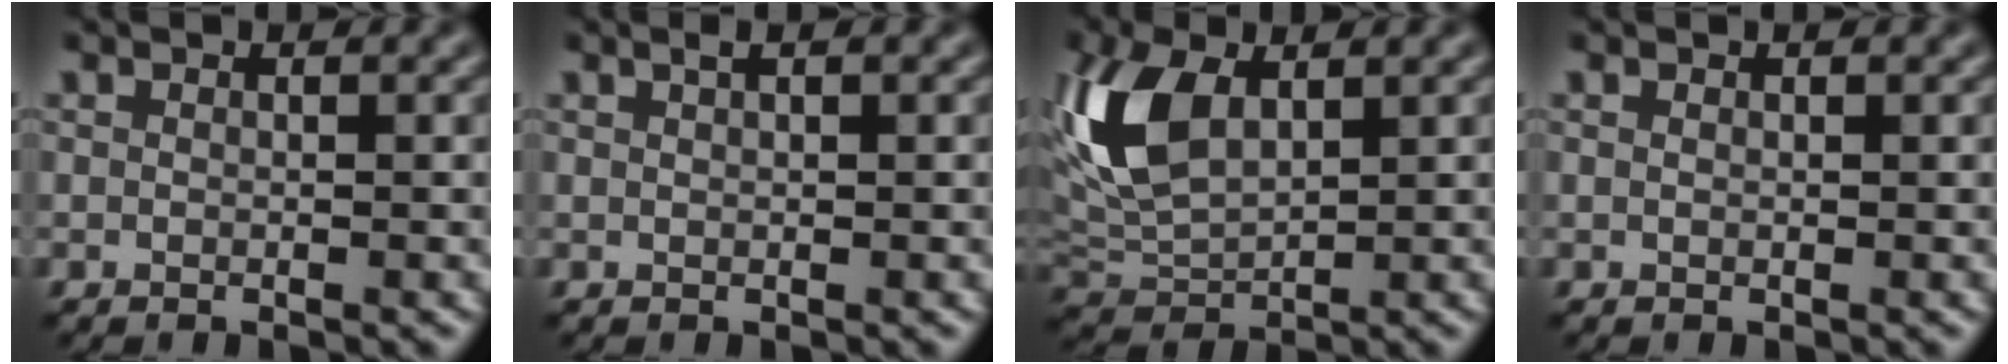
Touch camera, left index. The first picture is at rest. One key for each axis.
{"total": 0.8, "fx": 0.5, "fy": 0.2, "fz": 0.6, "tx": -0.011, "ty": 0.002, "tz": 0.009}
{"total": 7.3, "fx": 2.1, "fy": 4.1, "fz": 5.7, "tx": -0.135, "ty": 0.009, "tz": 0.035}
{"total": 0.0}